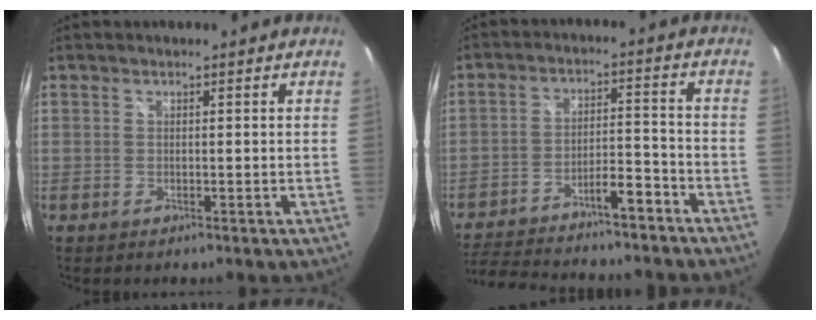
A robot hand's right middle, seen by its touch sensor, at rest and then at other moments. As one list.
[{"total": 17.5, "force": [-14.7, 4.3, 8.6], "torque": [-0.163, 0.016, -0.215]}]